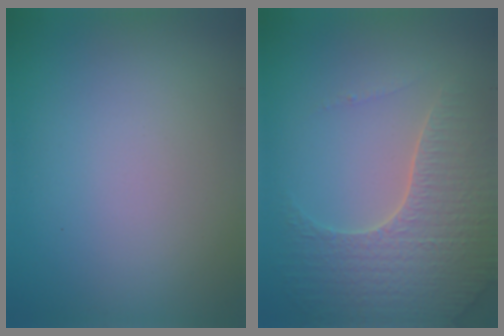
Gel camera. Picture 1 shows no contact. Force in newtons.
{"total": 5.0, "press": 4.5, "slide": 2.3}